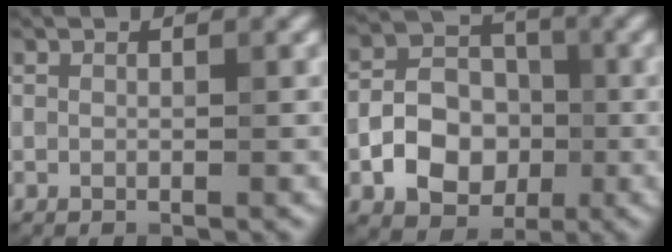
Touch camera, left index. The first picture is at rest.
{"total": 6.4, "force": [-1.8, 4.8, 3.7], "torque": [-0.057, -0.001, -0.037]}